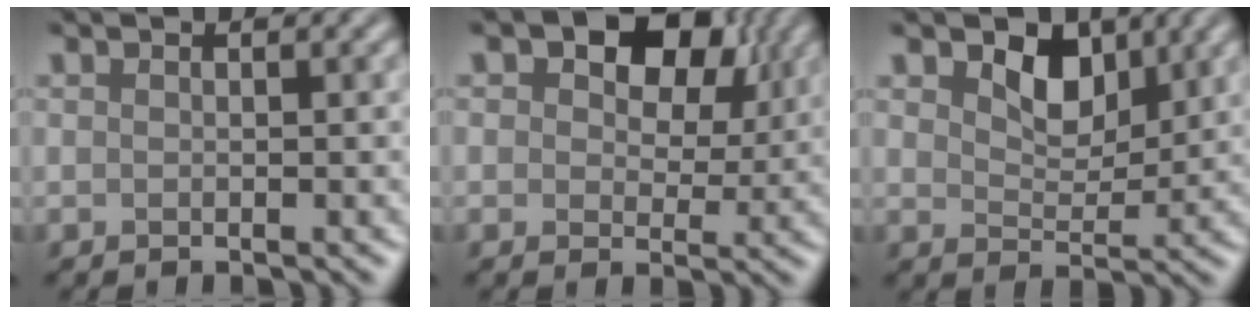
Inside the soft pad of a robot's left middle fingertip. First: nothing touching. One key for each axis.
{"total": 7.3, "fx": 3.5, "fy": 4.4, "fz": 4.7, "tx": -0.065, "ty": 0.011, "tz": 0.045}
{"total": 3.3, "fx": 2.1, "fy": 2.0, "fz": 1.6, "tx": -0.041, "ty": 0.000, "tz": 0.037}